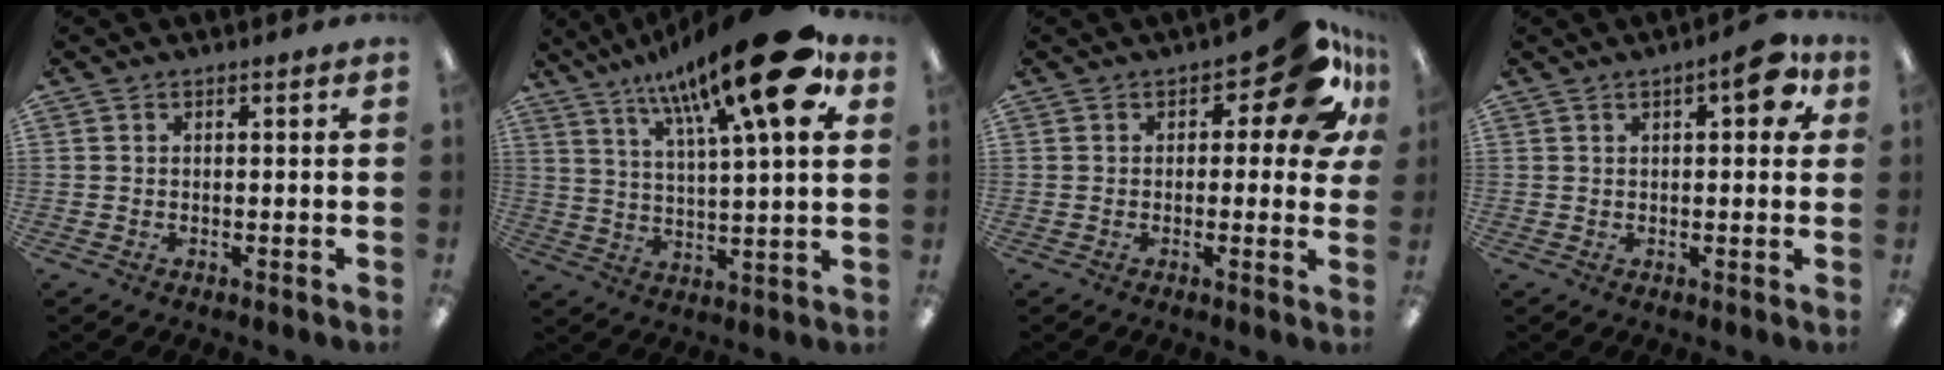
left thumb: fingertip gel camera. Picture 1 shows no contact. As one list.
[{"total": 22.5, "force": [13.6, 5.5, 17.1], "torque": [-0.267, -0.066, 0.211]}, {"total": 11.6, "force": [5.4, 5.1, 9.0], "torque": [-0.111, -0.027, 0.091]}, {"total": 8.3, "force": [3.1, 3.3, 6.9], "torque": [-0.094, -0.003, 0.047]}]